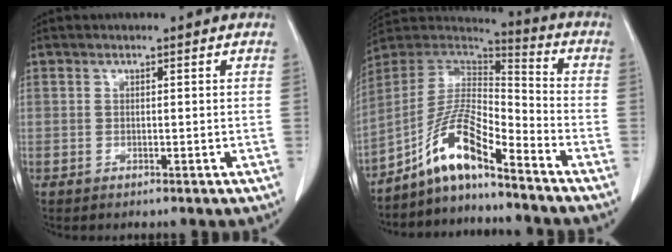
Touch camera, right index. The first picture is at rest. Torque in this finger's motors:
{"motor_torque": [1.14, -1.00, 0.68, 0.17]}